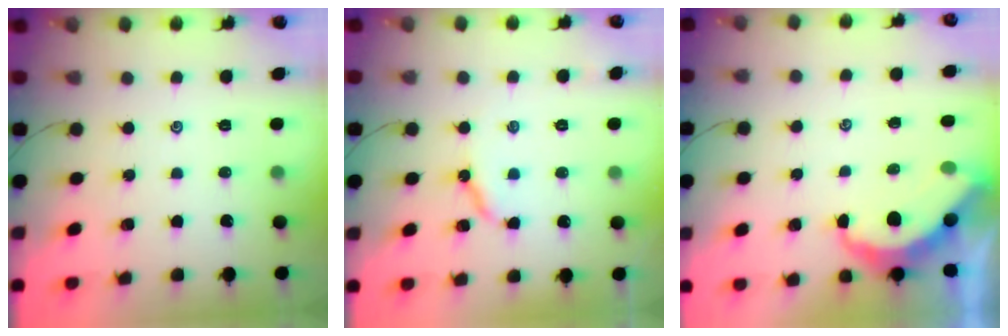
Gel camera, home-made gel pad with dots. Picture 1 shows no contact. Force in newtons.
{"total": 6.5, "press": 6.4, "slide": 0.7}
{"total": 6.0, "press": 6.0, "slide": 0.2}